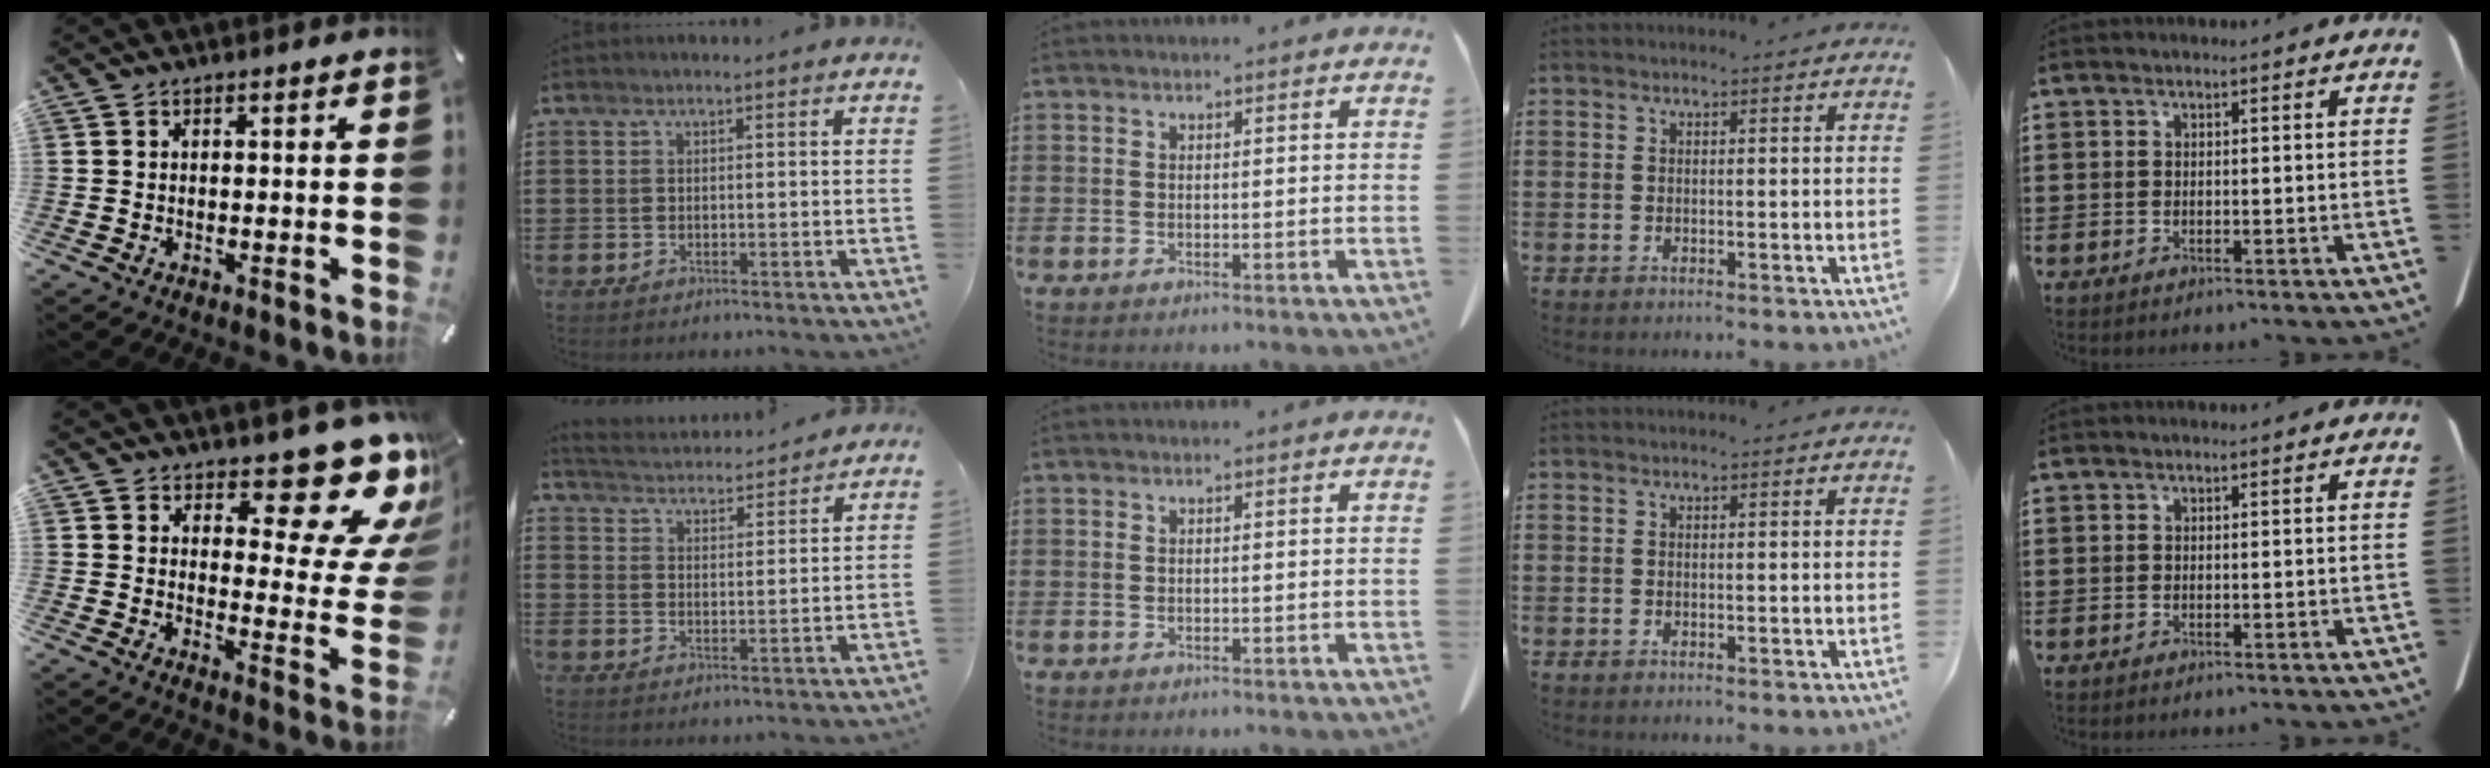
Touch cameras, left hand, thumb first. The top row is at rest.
{"thumb": {"total": 15.4, "force": [10.8, 6.4, 8.9], "torque": [-0.101, -0.100, 0.174]}, "index": {"total": 3.3, "force": [3.3, -0.2, -0.3], "torque": [-0.014, -0.025, 0.053]}}